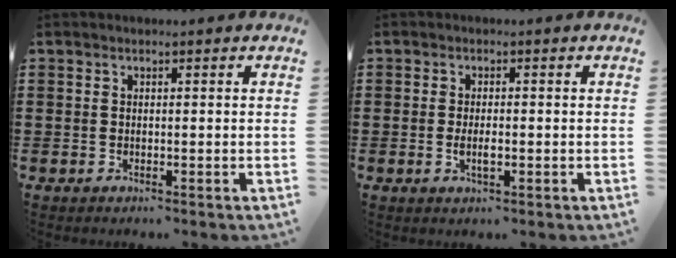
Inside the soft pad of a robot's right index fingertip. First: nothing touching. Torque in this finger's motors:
{"motor_torque": [0.62, 1.51, 0.06, 0.02]}